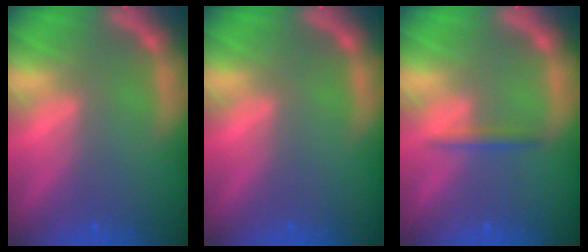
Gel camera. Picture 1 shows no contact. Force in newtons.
{"total": 0.0}
{"total": 1.4}